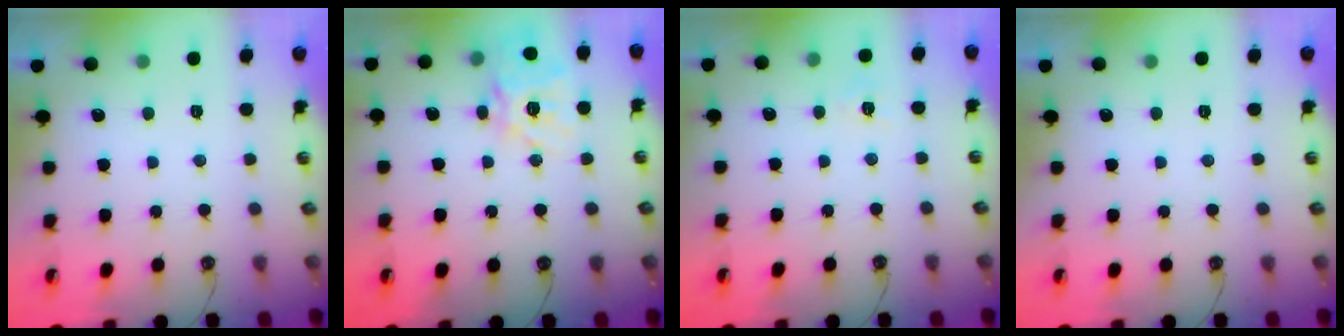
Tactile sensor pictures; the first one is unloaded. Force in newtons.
{"total": 16.6, "press": 16.4, "slide": 2.3}
{"total": 6.6, "press": 6.5, "slide": 0.6}
{"total": 0.0}